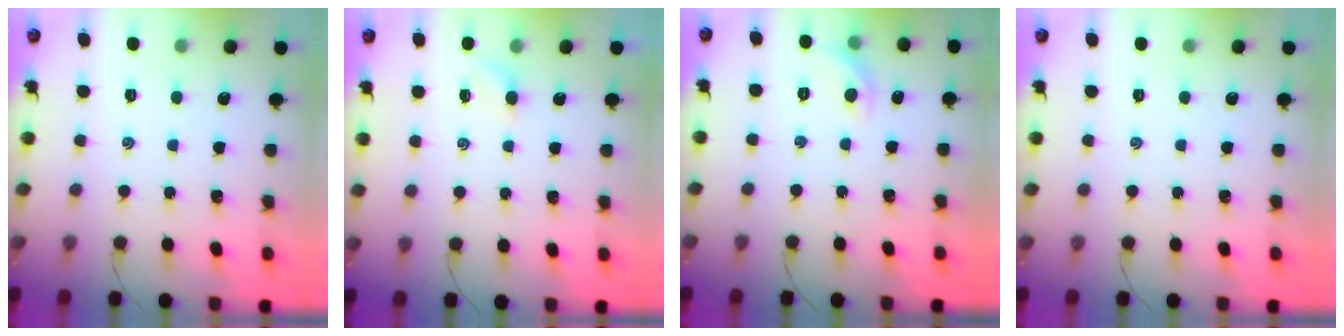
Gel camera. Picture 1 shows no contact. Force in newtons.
{"total": 2.5, "press": 2.4, "slide": 0.8}
{"total": 5.6, "press": 5.4, "slide": 1.4}
{"total": 0.0}